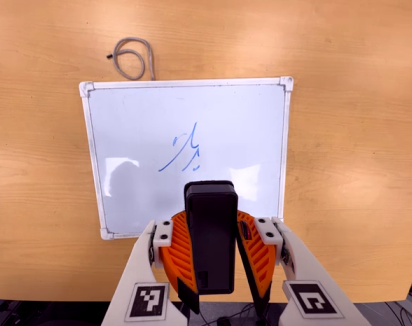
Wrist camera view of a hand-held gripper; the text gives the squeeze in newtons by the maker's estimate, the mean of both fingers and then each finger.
{"total": 11.4, "left": 10.2, "right": 12.7}